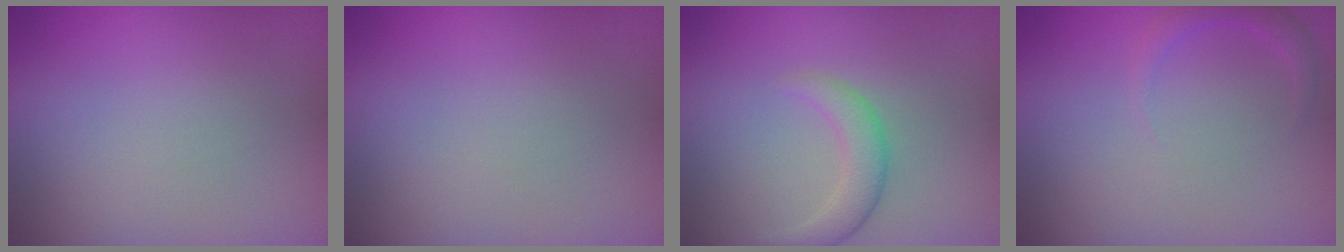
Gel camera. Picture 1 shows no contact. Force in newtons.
{"total": 0.0}
{"total": 2.6, "press": 2.6, "slide": 0.2}
{"total": 1.4, "press": 1.4, "slide": 0.1}